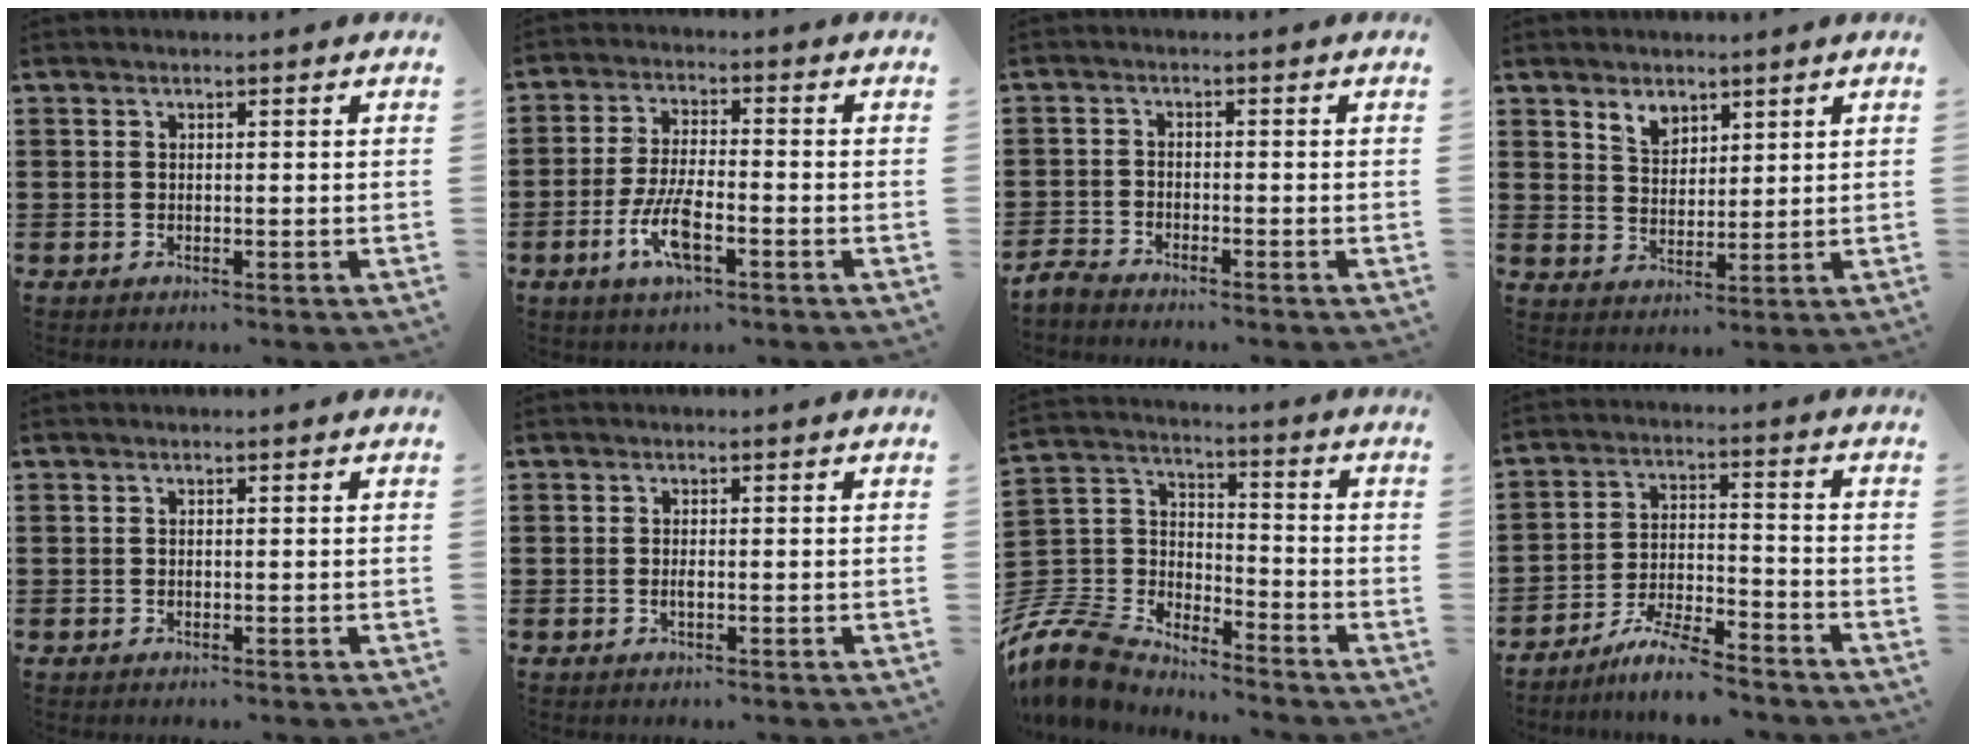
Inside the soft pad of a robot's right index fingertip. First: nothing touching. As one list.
[{"total": 7.4, "force": [-3.1, 2.3, 6.4], "torque": [-0.142, -0.012, -0.060]}, {"total": 2.4, "force": [-2.4, 0.1, 0.0], "torque": [-0.005, 0.002, -0.051]}, {"total": 3.8, "force": [3.0, 2.2, 1.0], "torque": [-0.030, 0.004, 0.057]}, {"total": 0.0}, {"total": 0.8, "force": [-0.2, 0.2, 0.8], "torque": [-0.016, -0.004, -0.002]}, {"total": 8.9, "force": [-8.3, 2.9, 1.8], "torque": [-0.089, -0.004, -0.177]}, {"total": 6.8, "force": [-6.3, 0.4, 2.6], "torque": [-0.053, 0.003, -0.120]}]